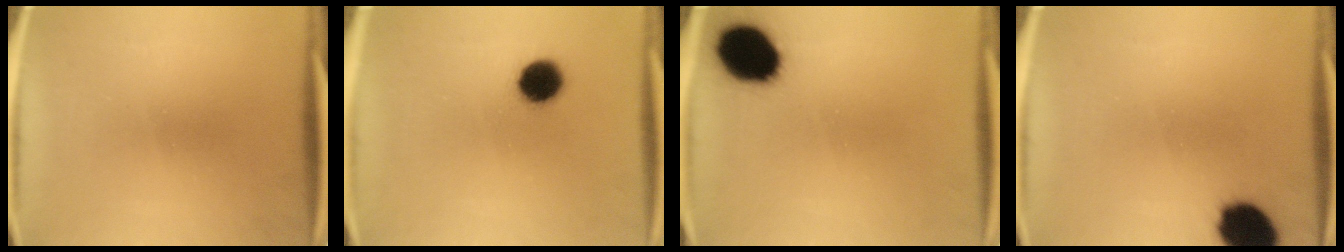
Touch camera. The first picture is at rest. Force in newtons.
{"total": 6.9}
{"total": 13.4}
{"total": 11.8}